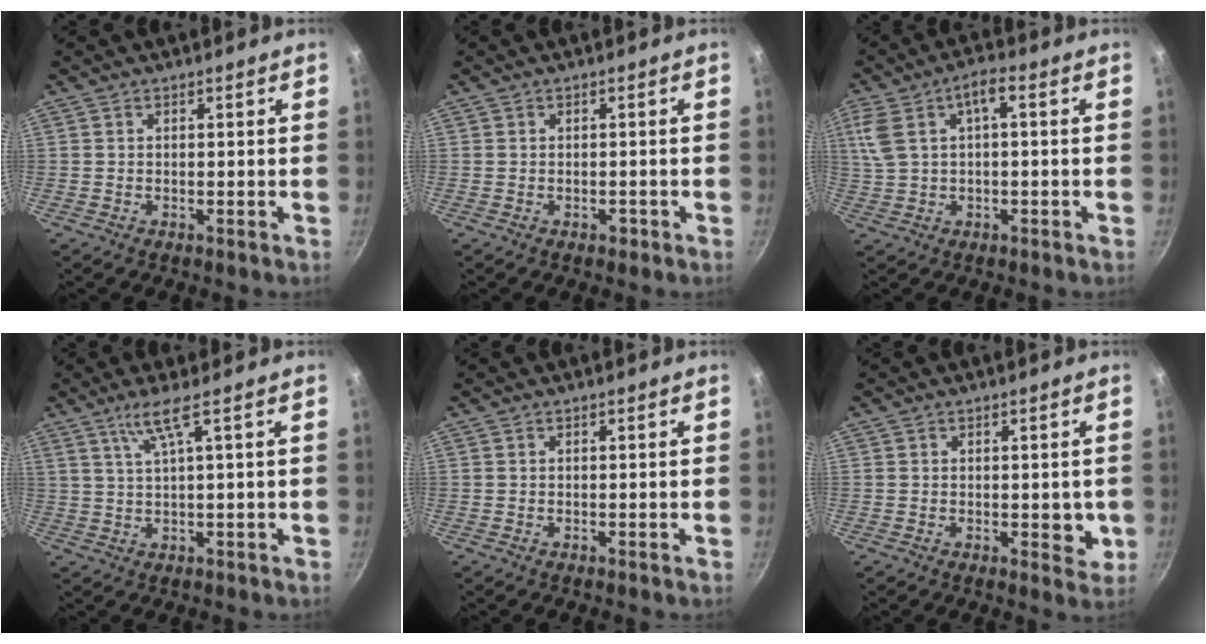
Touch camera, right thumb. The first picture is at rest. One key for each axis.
{"total": 1.1, "fx": -0.6, "fy": 0.8, "fz": 0.5, "tx": -0.004, "ty": 0.006, "tz": -0.005}
{"total": 8.5, "fx": 1.4, "fy": 4.0, "fz": 7.3, "tx": -0.150, "ty": 0.020, "tz": 0.027}
{"total": 4.7, "fx": 2.2, "fy": -0.4, "fz": 4.2, "tx": -0.089, "ty": -0.005, "tz": 0.052}
{"total": 0.0}
{"total": 4.0, "fx": -0.2, "fy": 2.4, "fz": 3.2, "tx": -0.023, "ty": -0.004, "tz": -0.003}